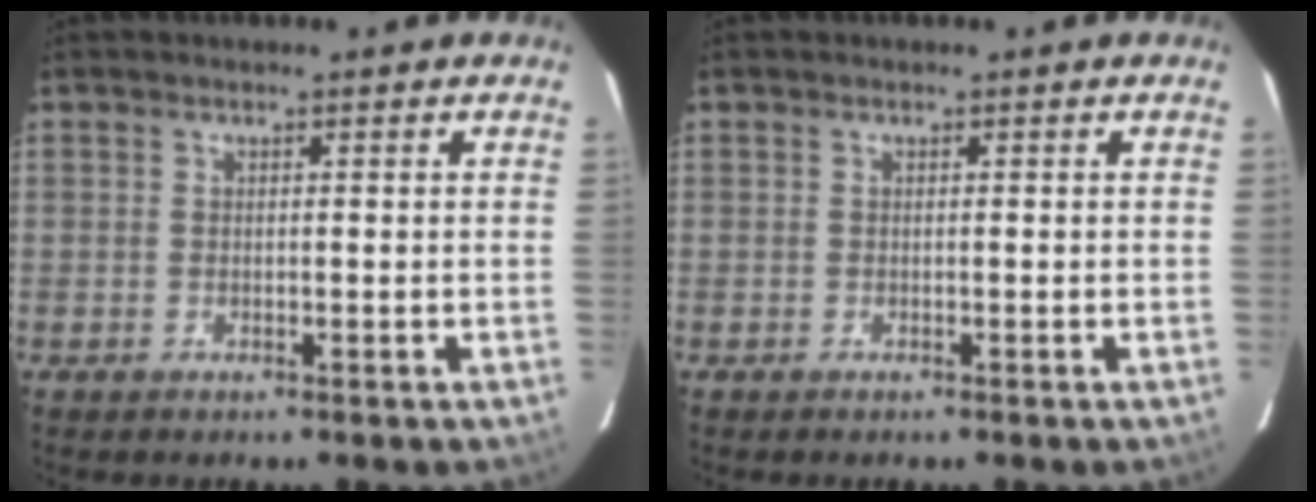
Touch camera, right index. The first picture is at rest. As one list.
[{"total": 0.0}]